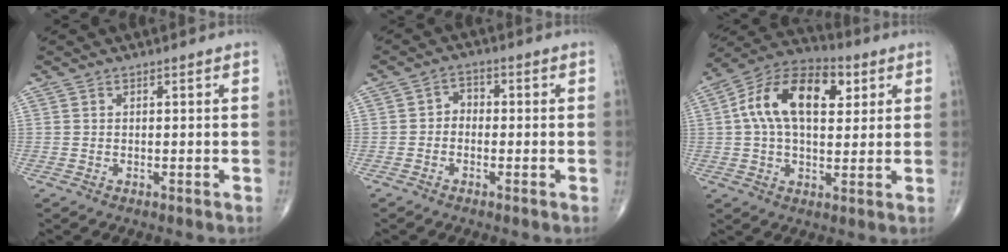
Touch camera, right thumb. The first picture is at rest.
{"total": 2.8, "force": [-0.7, 2.3, 1.5], "torque": [-0.005, 0.016, -0.026]}
{"total": 17.0, "force": [4.3, 9.8, 13.2], "torque": [-0.207, 0.016, 0.063]}